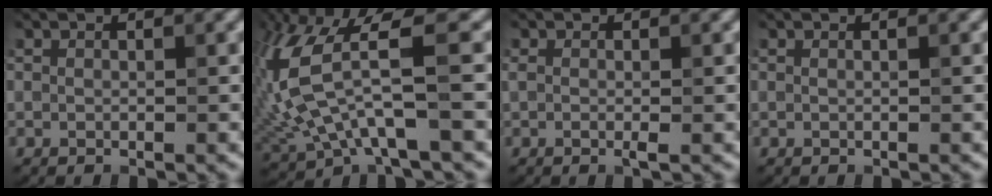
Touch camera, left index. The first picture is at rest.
{"total": 8.8, "force": [0.4, 3.0, 8.3], "torque": [-0.186, 0.002, 0.007]}
{"total": 1.1, "force": [-0.1, 0.2, 1.1], "torque": [-0.022, -0.004, -0.004]}
{"total": 0.7, "force": [0.2, 0.3, 0.6], "torque": [-0.006, -0.002, -0.007]}